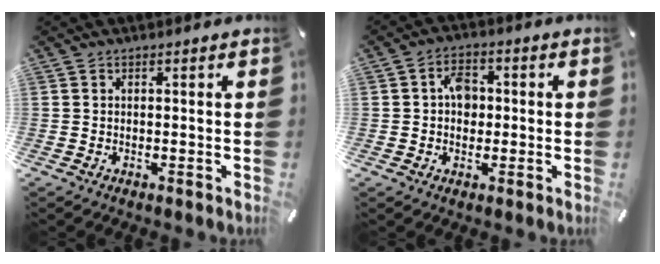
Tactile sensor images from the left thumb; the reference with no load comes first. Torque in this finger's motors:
{"motor_torque": [0.04, 0.07, 0.03, 0.00, 0.03]}